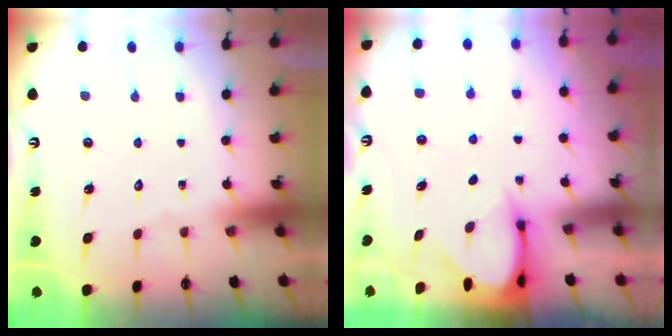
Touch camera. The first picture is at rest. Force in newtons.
{"total": 3.7, "press": 3.7, "slide": 0.3}